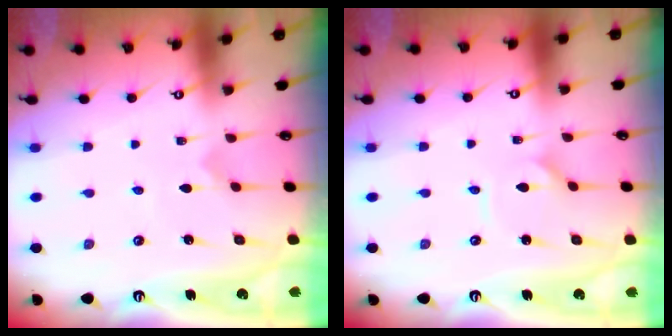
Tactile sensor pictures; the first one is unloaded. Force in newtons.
{"total": 1.1, "press": 1.1, "slide": 0.1}